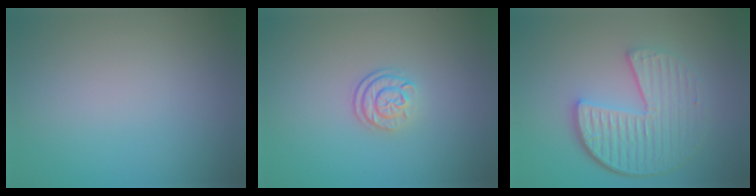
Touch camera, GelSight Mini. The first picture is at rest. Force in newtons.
{"total": 2.4, "press": 1.7, "slide": 1.7}
{"total": 6.3, "press": 4.4, "slide": 4.4}